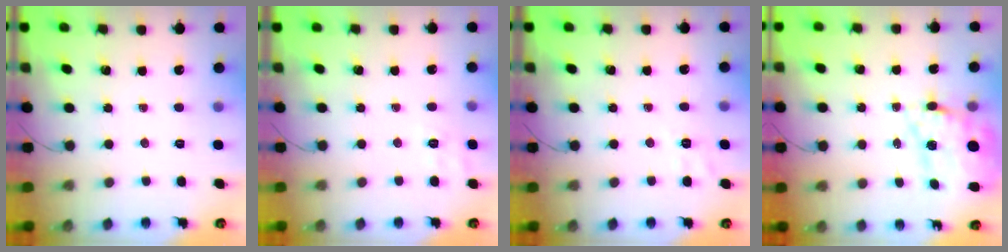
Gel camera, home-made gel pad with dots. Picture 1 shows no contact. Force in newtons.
{"total": 2.9, "press": 2.1, "slide": 2.0}
{"total": 3.8, "press": 3.1, "slide": 2.2}
{"total": 20.2, "press": 19.8, "slide": 4.0}